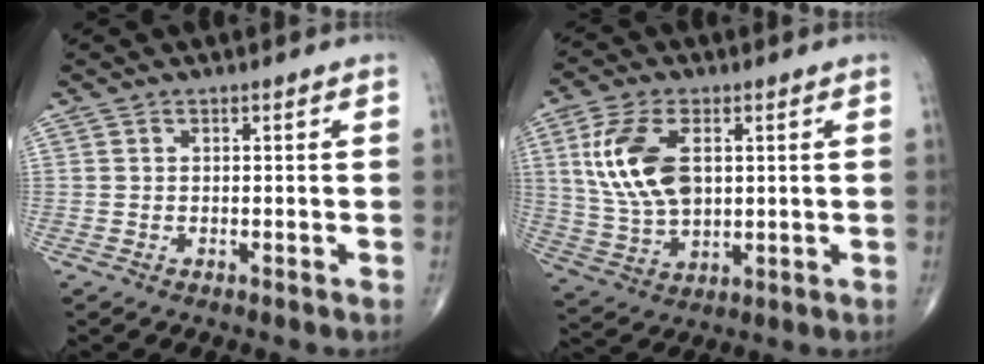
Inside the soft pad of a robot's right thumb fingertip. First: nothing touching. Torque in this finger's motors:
{"motor_torque": [-0.38, 0.93, 1.29, 0.10, 0.15]}